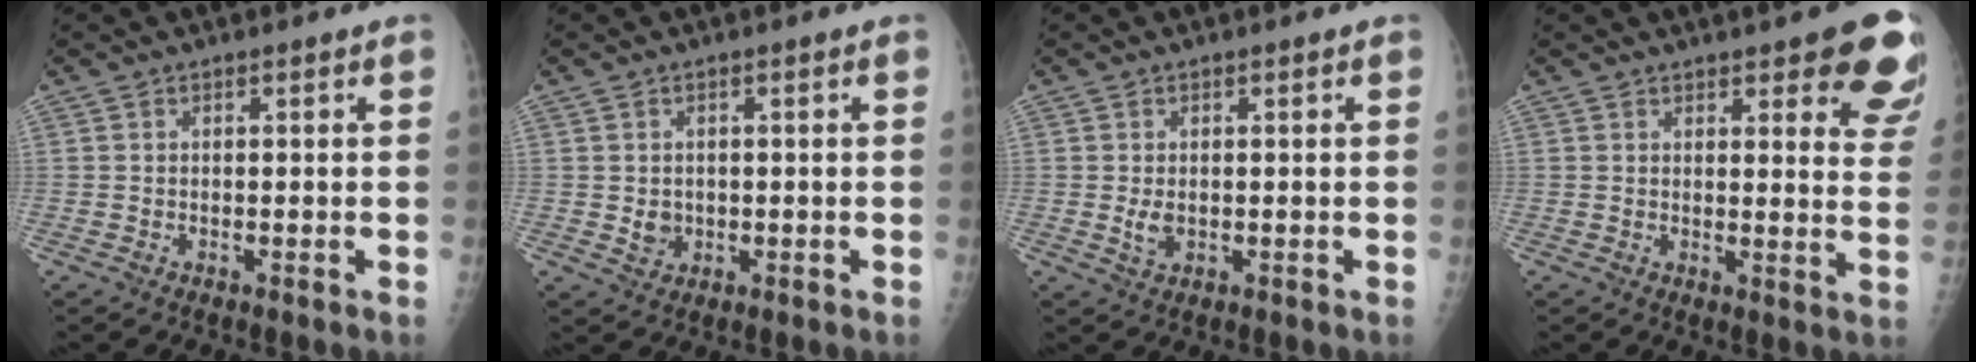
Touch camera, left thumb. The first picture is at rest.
{"total": 2.8, "force": [-0.1, 2.5, 1.3], "torque": [-0.009, 0.000, 0.007]}
{"total": 2.5, "force": [0.0, 1.7, 1.8], "torque": [-0.029, -0.006, 0.005]}
{"total": 12.6, "force": [8.0, 3.9, 8.9], "torque": [-0.062, -0.040, 0.083]}